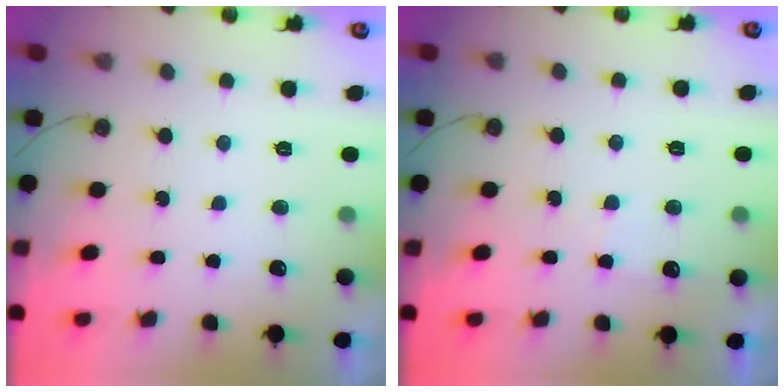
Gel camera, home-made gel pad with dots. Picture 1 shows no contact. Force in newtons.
{"total": 4.4, "press": 4.3, "slide": 0.7}